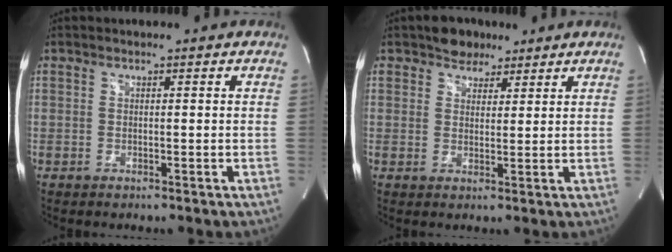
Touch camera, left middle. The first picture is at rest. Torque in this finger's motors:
{"motor_torque": [0.11, -0.07, -0.01, 0.00]}